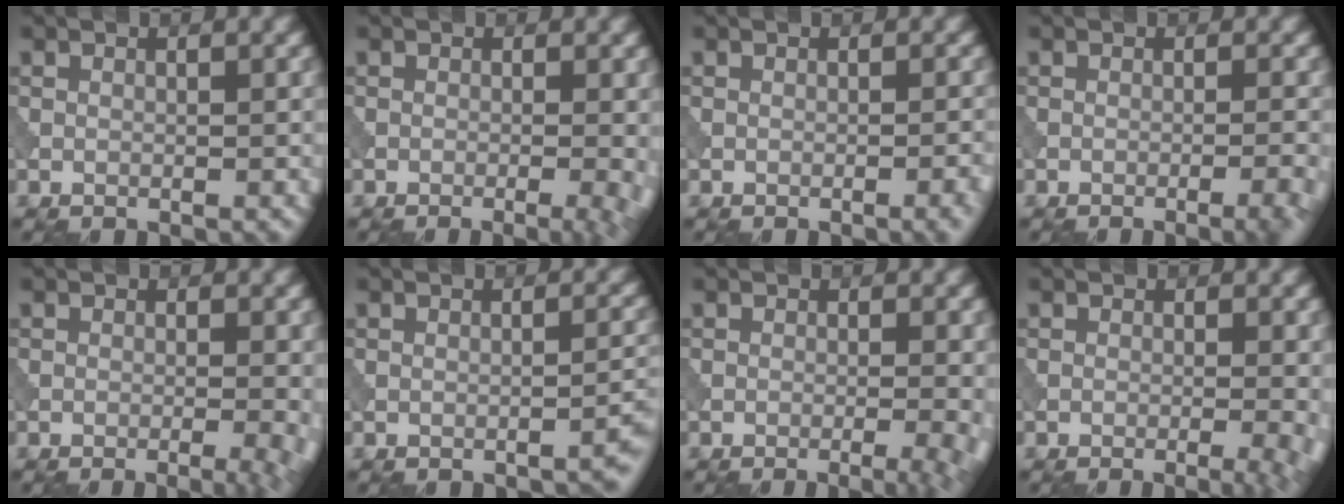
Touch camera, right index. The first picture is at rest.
{"total": 4.6, "force": [-1.1, 1.6, 4.1], "torque": [-0.037, -0.001, -0.013]}
{"total": 1.9, "force": [-0.8, 0.4, 1.6], "torque": [-0.017, 0.002, -0.012]}
{"total": 4.0, "force": [-1.8, 1.2, 3.3], "torque": [-0.023, 0.014, -0.025]}
{"total": 5.1, "force": [-1.2, 1.8, 4.6], "torque": [-0.041, -0.001, -0.013]}
{"total": 2.0, "force": [-1.4, 0.4, 1.4], "torque": [-0.012, 0.010, -0.022]}
{"total": 5.8, "force": [-1.5, 2.2, 5.2], "torque": [-0.042, 0.003, -0.018]}
{"total": 5.2, "force": [-1.2, 1.9, 4.7], "torque": [-0.044, -0.001, -0.013]}